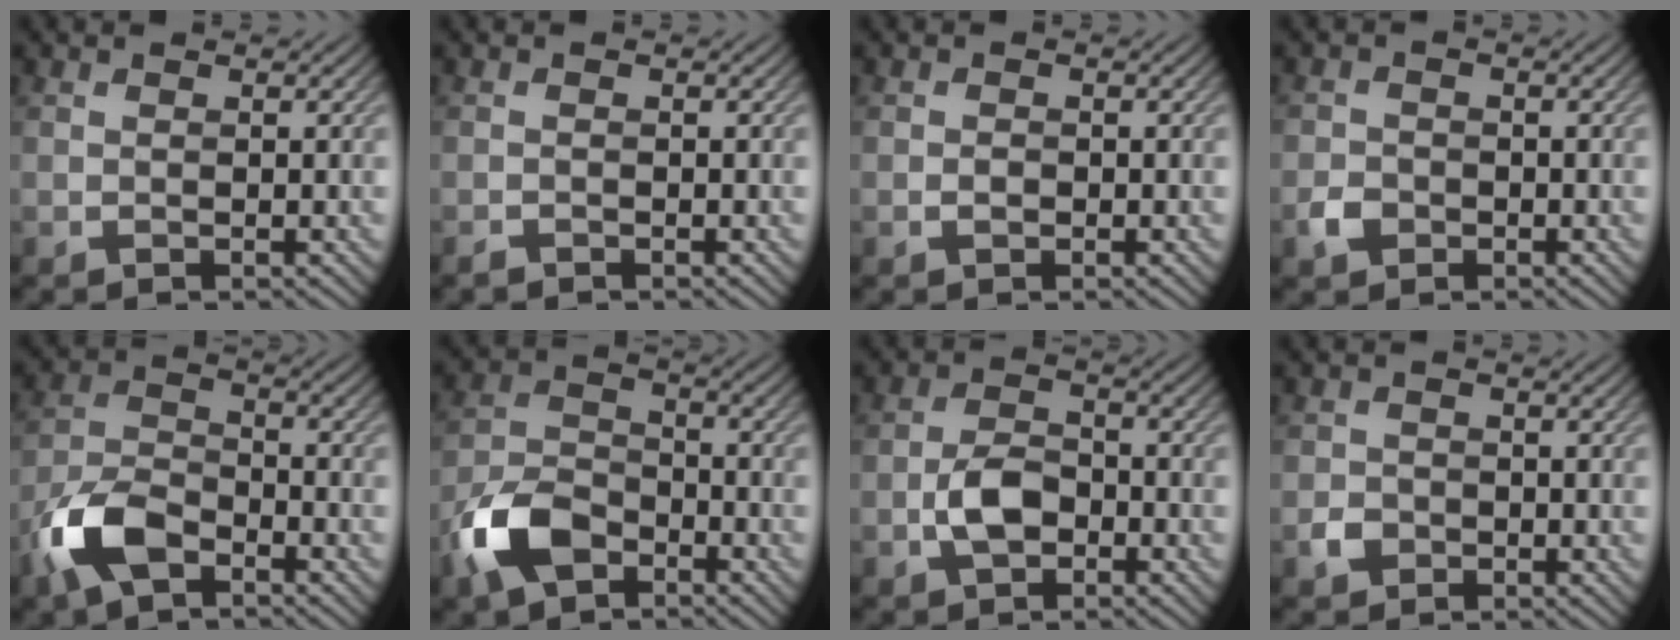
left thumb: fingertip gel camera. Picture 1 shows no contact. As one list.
[{"total": 0.8, "force": [-0.8, 0.3, 0.2], "torque": [-0.005, -0.003, -0.016]}, {"total": 1.0, "force": [-0.4, 0.7, 0.6], "torque": [-0.012, -0.003, -0.010]}, {"total": 2.4, "force": [-1.2, 1.8, 0.8], "torque": [-0.015, -0.003, -0.027]}, {"total": 8.1, "force": [-4.8, 4.0, 5.2], "torque": [-0.118, -0.002, -0.111]}, {"total": 8.6, "force": [-5.0, 4.9, 5.0], "torque": [-0.117, -0.002, -0.111]}, {"total": 4.7, "force": [-2.0, 2.9, 3.2], "torque": [-0.067, 0.004, -0.043]}, {"total": 2.1, "force": [-1.0, 1.7, 0.6], "torque": [-0.010, -0.003, -0.023]}]